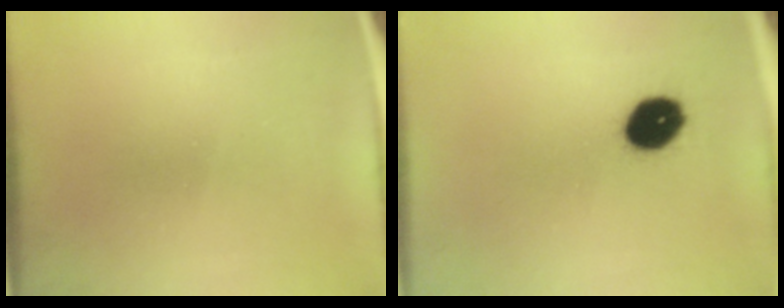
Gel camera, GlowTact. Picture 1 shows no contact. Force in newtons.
{"total": 8.2}